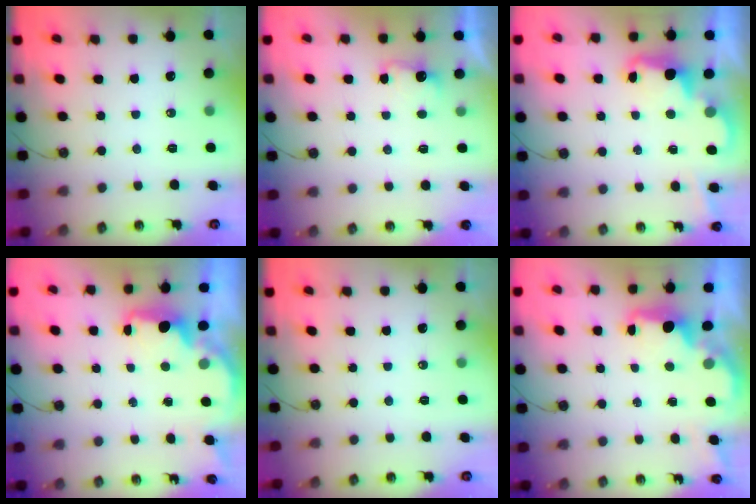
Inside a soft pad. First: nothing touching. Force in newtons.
{"total": 2.8, "press": 2.7, "slide": 0.8}
{"total": 2.6, "press": 2.5, "slide": 0.6}
{"total": 2.1, "press": 2.0, "slide": 0.6}
{"total": 0.0}
{"total": 2.2, "press": 2.1, "slide": 0.8}